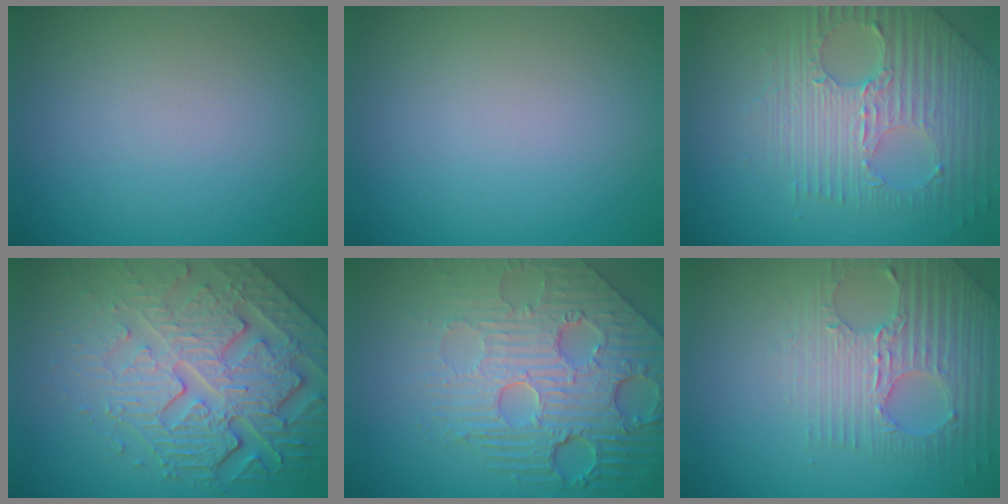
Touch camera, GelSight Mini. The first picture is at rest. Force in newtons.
{"total": 0.0}
{"total": 7.6, "press": 5.1, "slide": 5.6}
{"total": 8.6, "press": 5.9, "slide": 6.2}
{"total": 8.2, "press": 5.9, "slide": 5.7}
{"total": 3.5, "press": 3.5, "slide": 0.6}